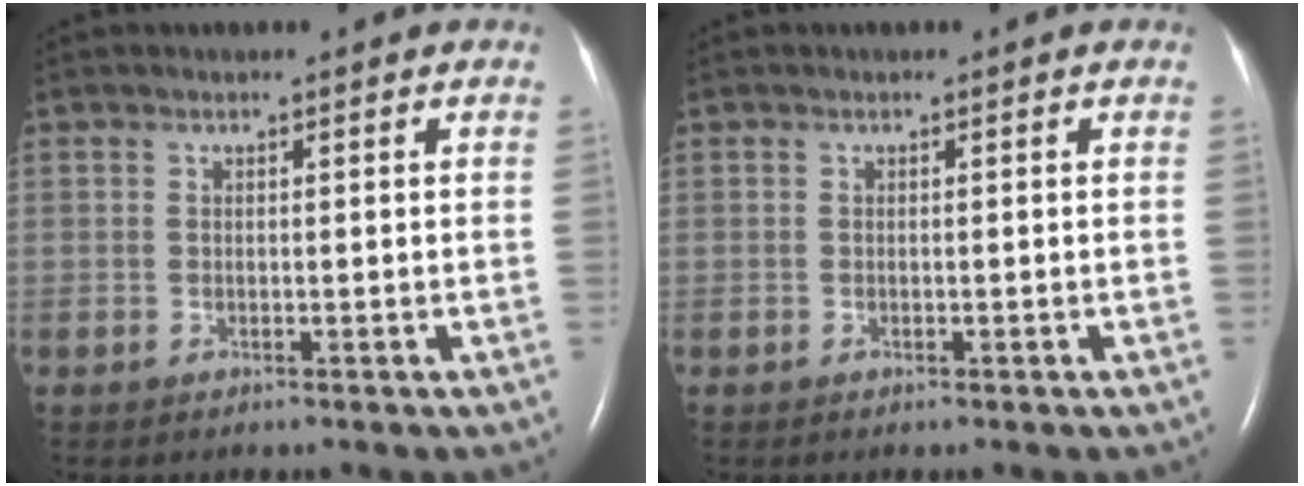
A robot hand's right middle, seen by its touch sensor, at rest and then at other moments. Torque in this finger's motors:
{"motor_torque": [0.00, 0.04, -0.03, 0.01]}